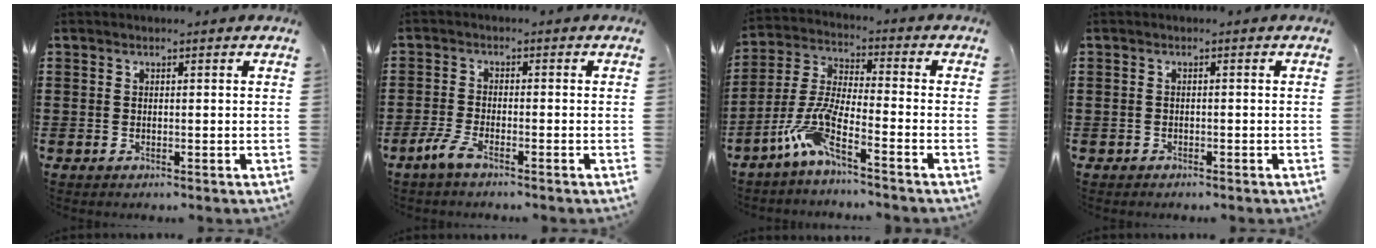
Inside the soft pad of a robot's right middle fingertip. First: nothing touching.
{"total": 3.5, "force": [-2.6, 0.7, 2.3], "torque": [-0.067, -0.010, -0.055]}
{"total": 8.2, "force": [-5.8, 0.8, 5.8], "torque": [-0.146, -0.020, -0.117]}
{"total": 0.9, "force": [-0.8, 0.4, -0.1], "torque": [0.001, 0.001, -0.018]}